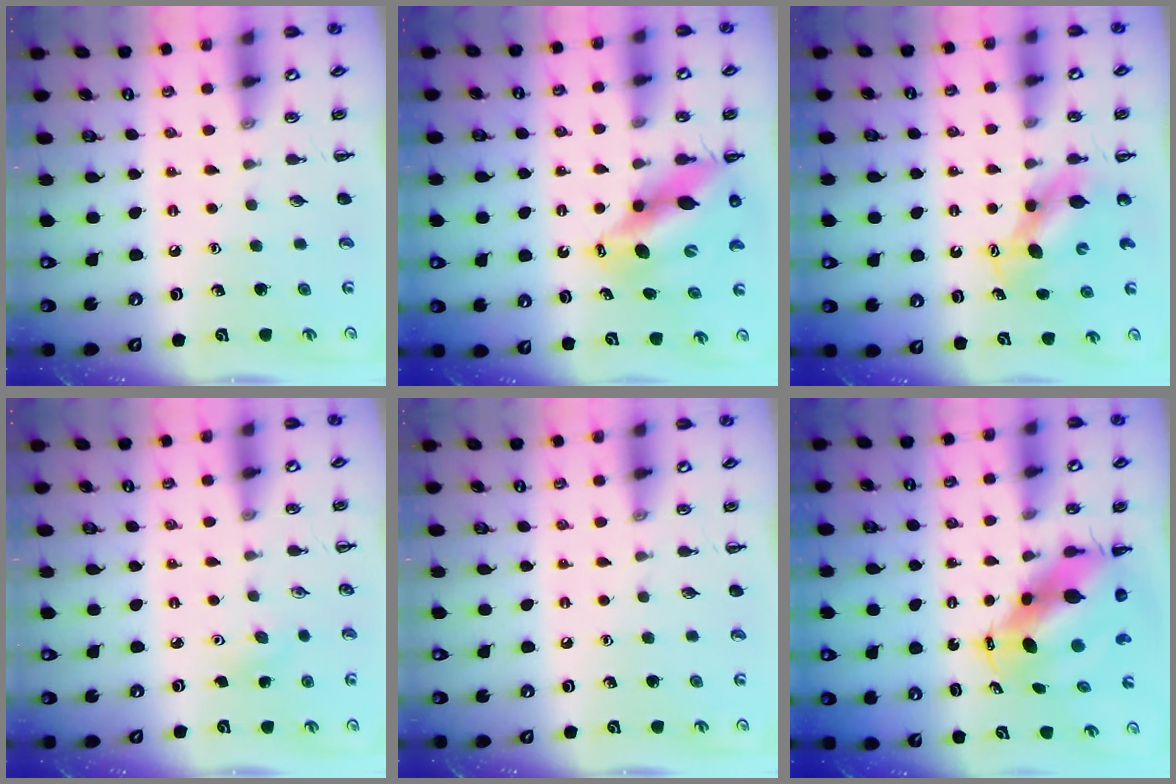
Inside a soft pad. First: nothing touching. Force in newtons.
{"total": 11.3, "press": 10.9, "slide": 2.9}
{"total": 6.7, "press": 6.7, "slide": 0.7}
{"total": 2.9, "press": 2.8, "slide": 0.8}
{"total": 0.0}
{"total": 7.8, "press": 7.5, "slide": 1.9}